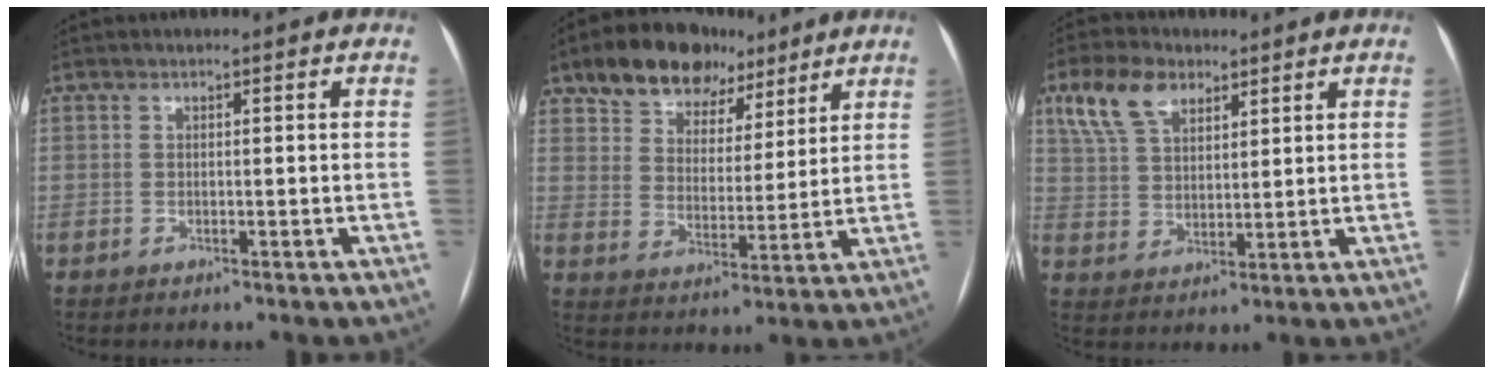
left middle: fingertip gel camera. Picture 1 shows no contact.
{"total": 12.7, "force": [8.9, 7.5, 5.1], "torque": [-0.076, 0.034, 0.148]}
{"total": 8.9, "force": [5.3, 4.7, 5.4], "torque": [-0.118, 0.027, 0.105]}